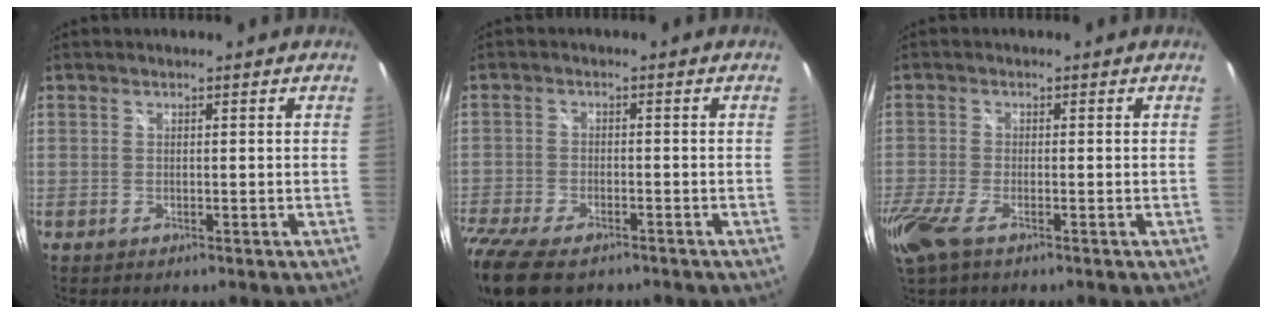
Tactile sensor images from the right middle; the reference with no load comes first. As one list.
[{"total": 13.4, "force": [-10.0, 5.5, 7.1], "torque": [-0.189, -0.052, -0.179]}, {"total": 7.4, "force": [-4.4, 2.4, 5.4], "torque": [-0.134, -0.029, -0.087]}]